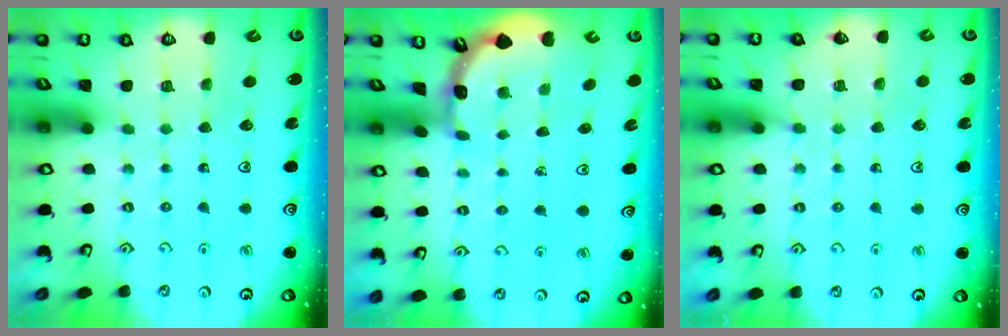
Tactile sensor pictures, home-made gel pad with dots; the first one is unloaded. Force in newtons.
{"total": 1.8, "press": 1.8, "slide": 0.1}
{"total": 6.1, "press": 6.0, "slide": 0.9}